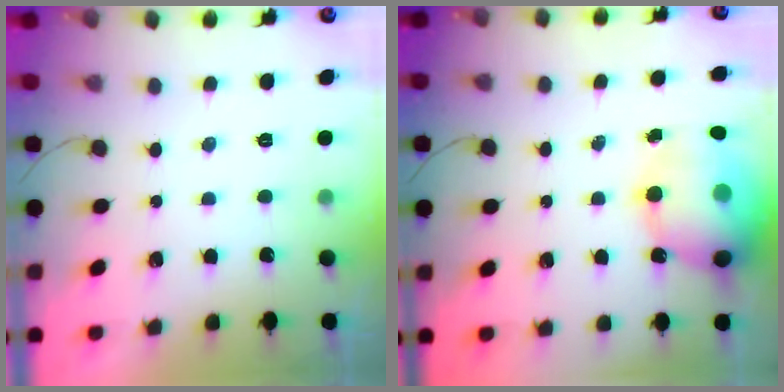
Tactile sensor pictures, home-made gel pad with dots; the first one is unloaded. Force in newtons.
{"total": 16.7, "press": 16.5, "slide": 2.8}